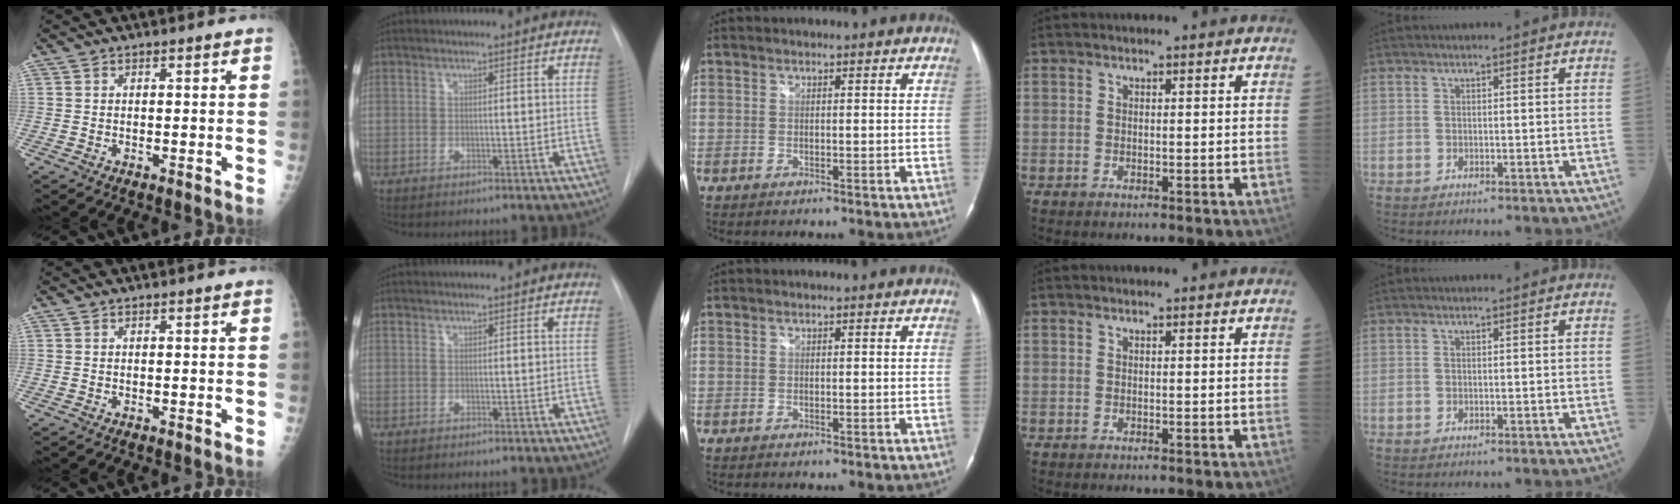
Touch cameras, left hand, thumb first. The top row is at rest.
{}